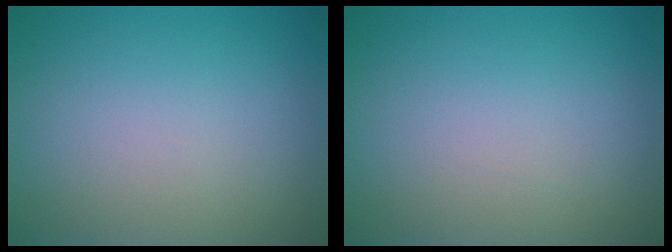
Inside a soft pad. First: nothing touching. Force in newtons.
{"total": 0.0}